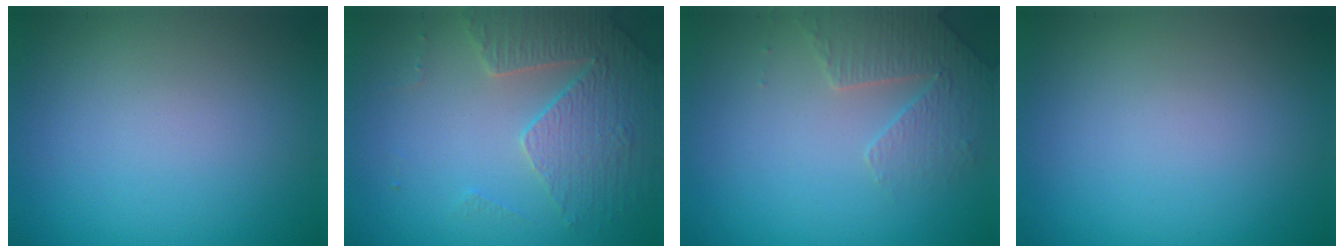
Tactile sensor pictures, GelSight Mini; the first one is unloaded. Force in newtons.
{"total": 3.7, "press": 3.6, "slide": 0.8}
{"total": 3.2, "press": 3.1, "slide": 0.8}
{"total": 0.0}